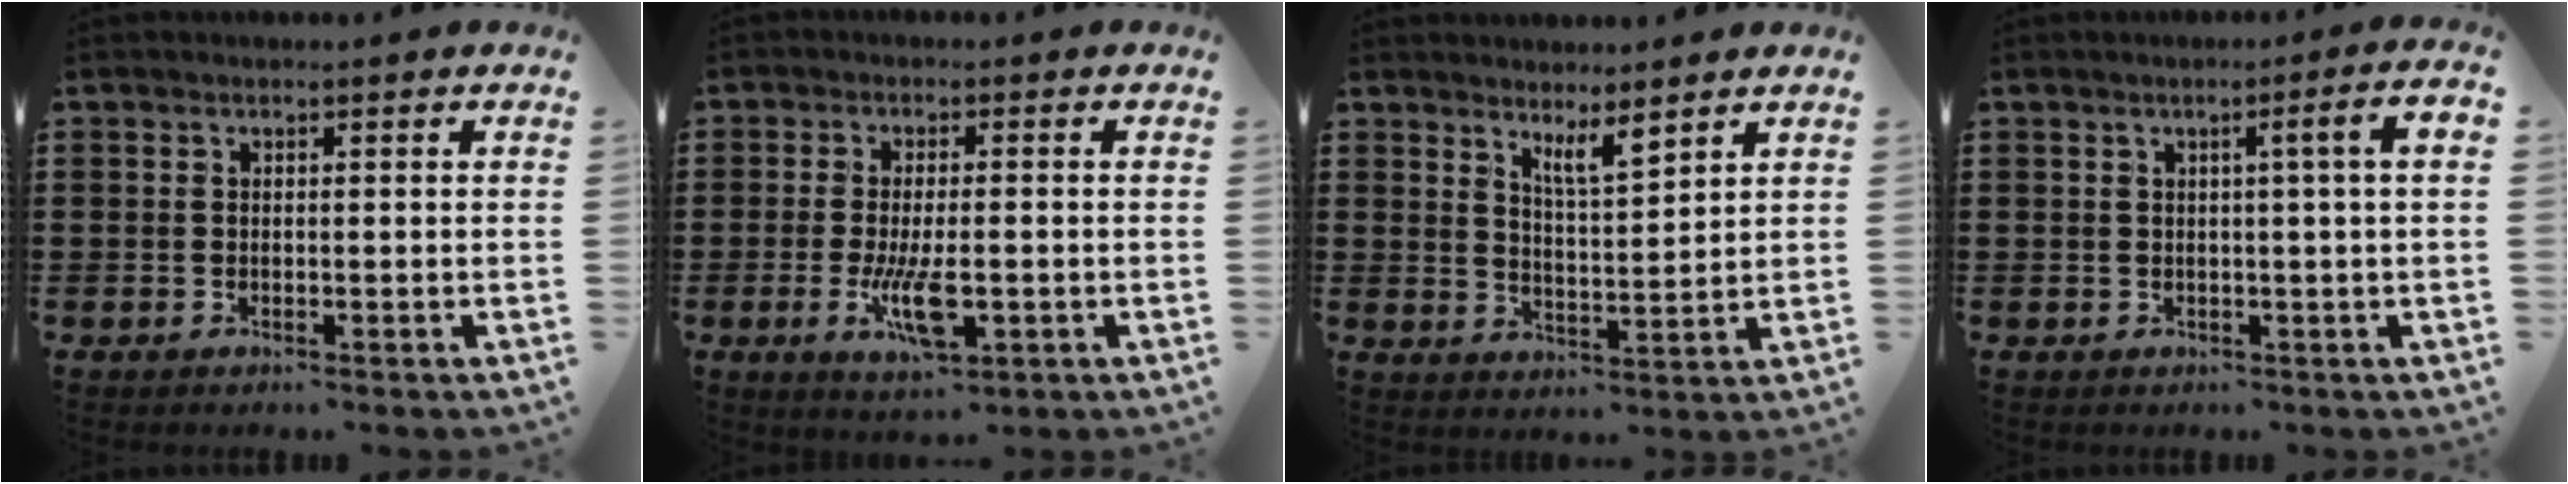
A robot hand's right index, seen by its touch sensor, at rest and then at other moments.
{"total": 7.2, "force": [-1.8, 2.4, 6.6], "torque": [-0.136, -0.013, -0.031]}
{"total": 4.4, "force": [3.7, 0.6, 2.3], "torque": [-0.046, -0.011, 0.065]}
{"total": 3.7, "force": [0.6, -0.4, 3.7], "torque": [-0.066, -0.004, 0.005]}